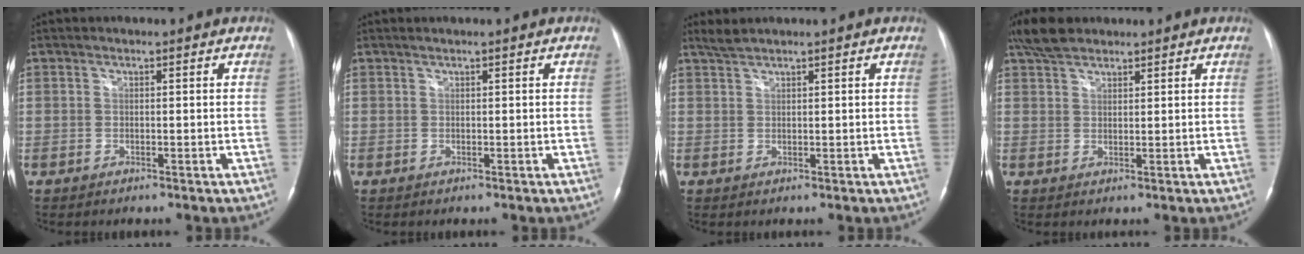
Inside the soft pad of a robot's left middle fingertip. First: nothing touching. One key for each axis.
{"total": 0.0}
{"total": 1.7, "fx": 1.6, "fy": -0.2, "fz": 0.6, "tx": -0.017, "ty": 0.011, "tz": 0.037}
{"total": 4.8, "fx": 4.0, "fy": 1.9, "fz": 2.0, "tx": -0.048, "ty": 0.019, "tz": 0.080}